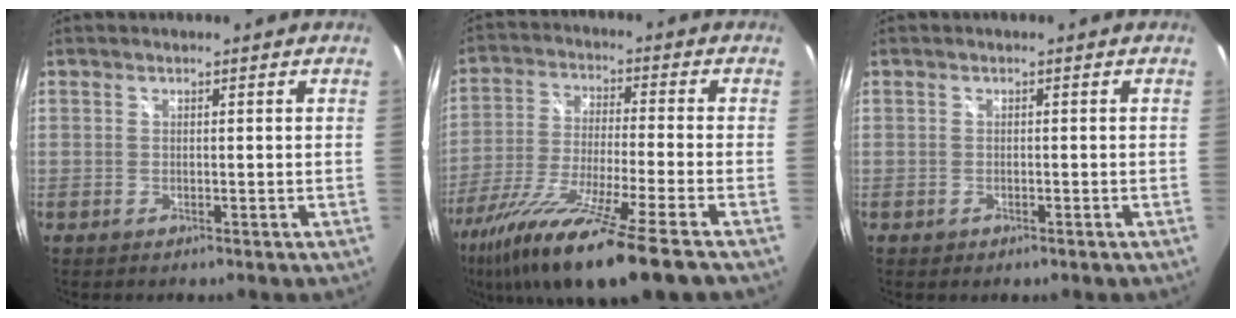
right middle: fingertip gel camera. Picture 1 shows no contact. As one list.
[{"total": 19.0, "force": [-13.3, 0.4, 13.6], "torque": [-0.266, -0.067, -0.232]}, {"total": 0.6, "force": [-0.3, 0.5, 0.2], "torque": [-0.005, -0.003, -0.006]}]